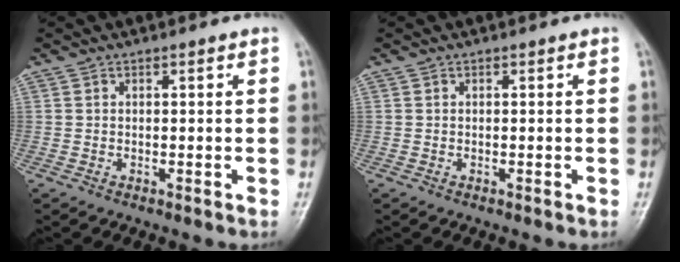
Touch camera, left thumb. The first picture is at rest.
{"total": 0.0}